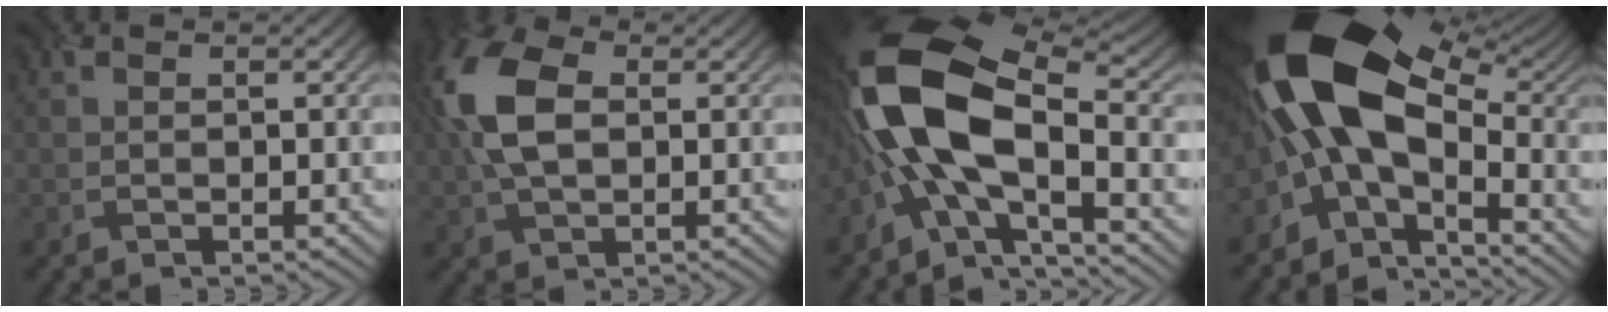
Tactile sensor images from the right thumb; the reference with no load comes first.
{"total": 9.5, "force": [1.3, 5.6, 7.5], "torque": [-0.194, 0.014, 0.015]}
{"total": 15.2, "force": [-2.7, 7.4, 13.0], "torque": [-0.260, -0.006, -0.058]}
{"total": 15.4, "force": [-1.2, 8.4, 12.8], "torque": [-0.214, 0.000, -0.034]}